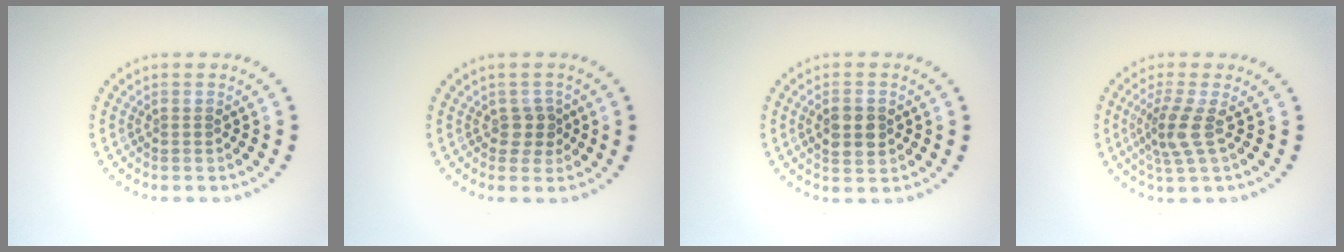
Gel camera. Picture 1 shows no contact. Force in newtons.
{"total": 1.7, "press": 1.4, "slide": 0.9}
{"total": 2.5, "press": 2.5, "slide": 0.1}
{"total": 2.9, "press": 2.1, "slide": 1.9}